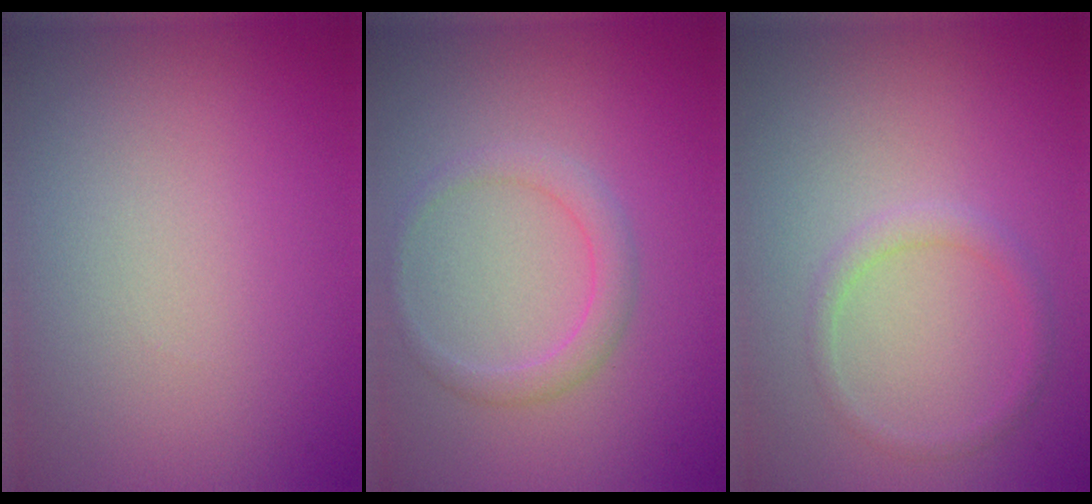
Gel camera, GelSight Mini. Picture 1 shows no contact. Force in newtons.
{"total": 1.9, "press": 1.9, "slide": 0.1}
{"total": 1.4, "press": 1.4, "slide": 0.1}